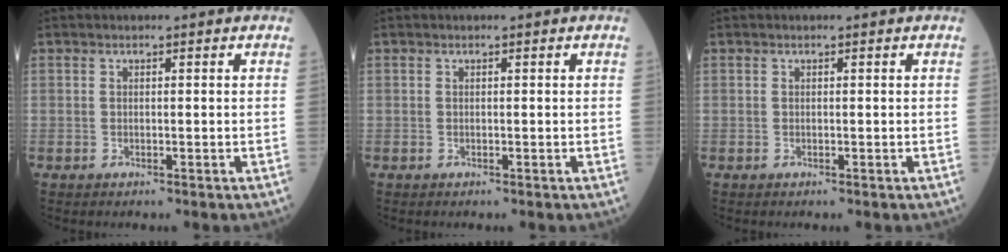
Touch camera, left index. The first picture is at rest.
{"total": 0.0}
{"total": 0.0}